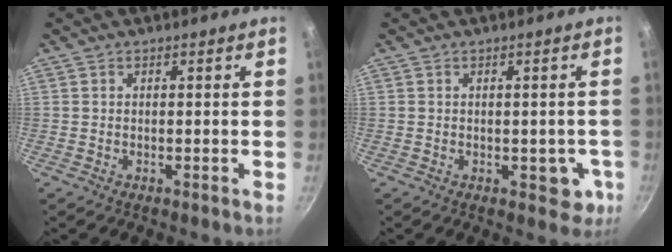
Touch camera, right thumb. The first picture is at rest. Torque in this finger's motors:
{"motor_torque": [1.32, 0.82, 1.12, -0.62, 0.25]}